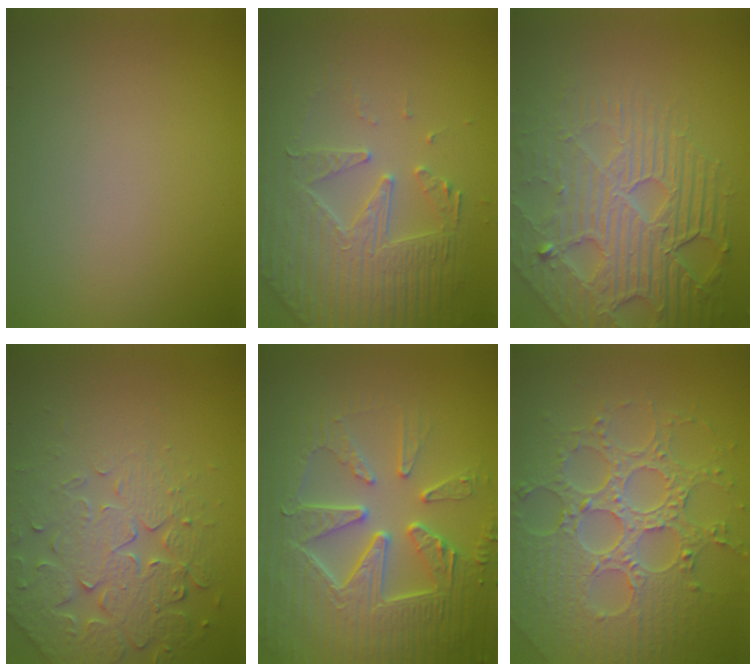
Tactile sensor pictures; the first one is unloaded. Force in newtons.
{"total": 4.6, "press": 4.4, "slide": 1.4}
{"total": 7.6, "press": 5.7, "slide": 5.1}
{"total": 5.1, "press": 4.8, "slide": 1.8}
{"total": 8.9, "press": 6.3, "slide": 6.3}
{"total": 8.2, "press": 6.0, "slide": 5.6}